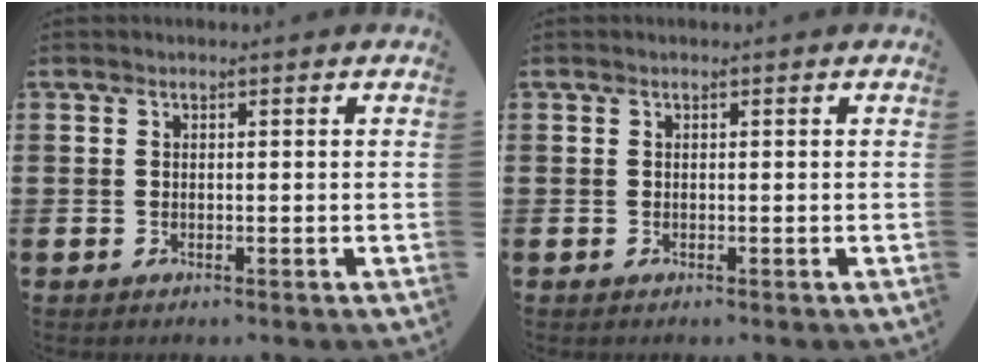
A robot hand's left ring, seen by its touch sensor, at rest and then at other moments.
{"total": 0.0}